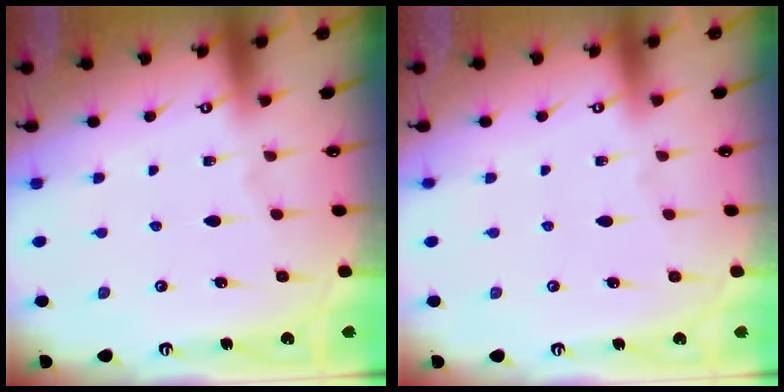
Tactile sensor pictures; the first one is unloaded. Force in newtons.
{"total": 0.0}